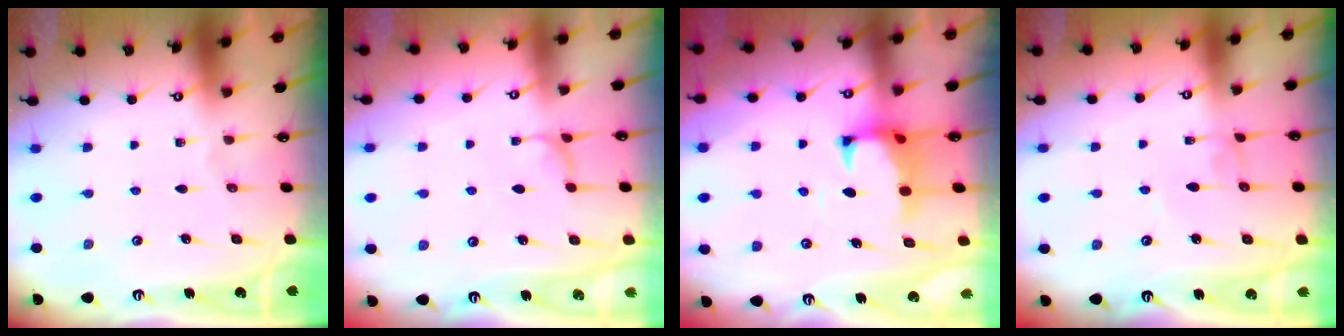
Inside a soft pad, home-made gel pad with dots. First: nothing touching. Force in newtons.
{"total": 1.9, "press": 1.8, "slide": 0.5}
{"total": 1.2, "press": 0.8, "slide": 1.0}
{"total": 1.4, "press": 1.4, "slide": 0.1}